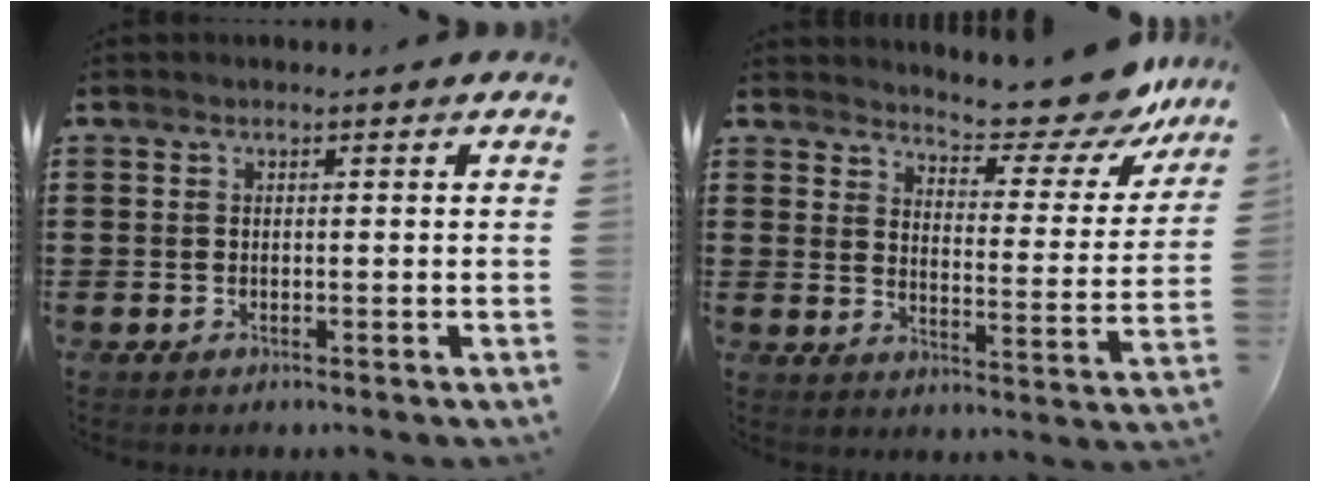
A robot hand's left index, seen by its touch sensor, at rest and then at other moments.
{"total": 8.1, "force": [7.7, 0.5, 2.6], "torque": [-0.043, -0.068, 0.130]}